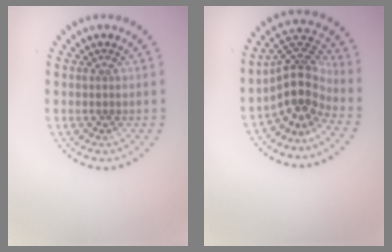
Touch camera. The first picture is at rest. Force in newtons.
{"total": 4.6, "press": 3.5, "slide": 3.0}